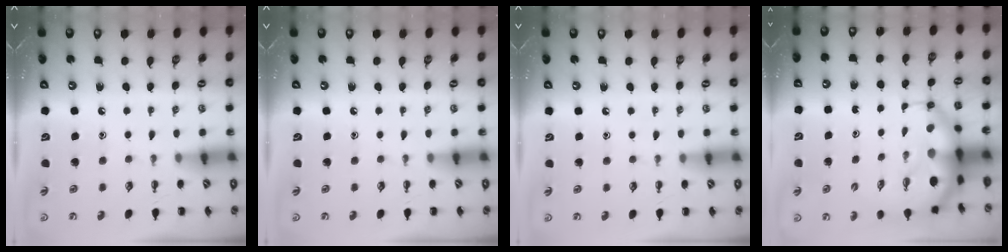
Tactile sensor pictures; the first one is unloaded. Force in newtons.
{"total": 0.0}
{"total": 4.6, "press": 4.3, "slide": 1.8}
{"total": 7.9, "press": 7.6, "slide": 2.1}